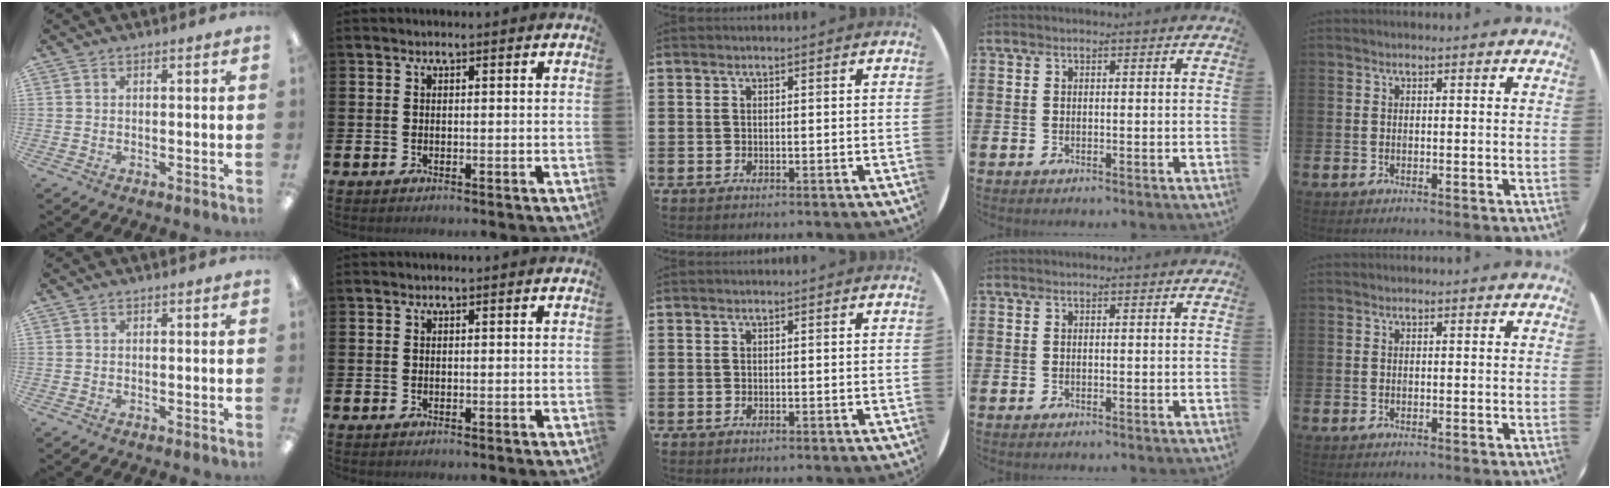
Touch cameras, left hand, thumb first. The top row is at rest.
{}